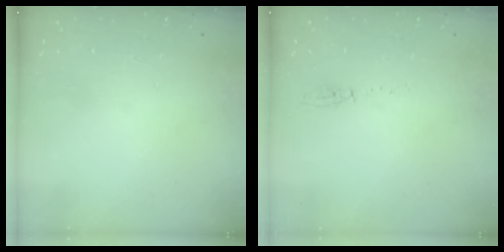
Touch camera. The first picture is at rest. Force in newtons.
{"total": 3.4, "press": 3.3, "slide": 0.8}